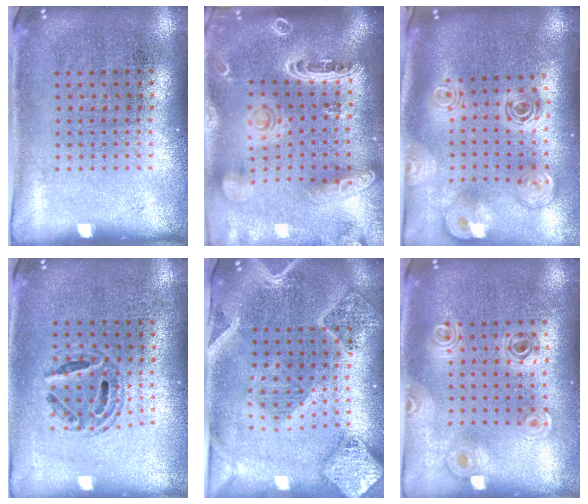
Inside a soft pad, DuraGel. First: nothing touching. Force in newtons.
{"total": 3.0, "press": 2.5, "slide": 1.6}
{"total": 2.8, "press": 1.9, "slide": 2.0}
{"total": 0.7, "press": 0.7, "slide": 0.1}
{"total": 2.9, "press": 2.5, "slide": 1.4}
{"total": 0.9, "press": 0.9, "slide": 0.1}